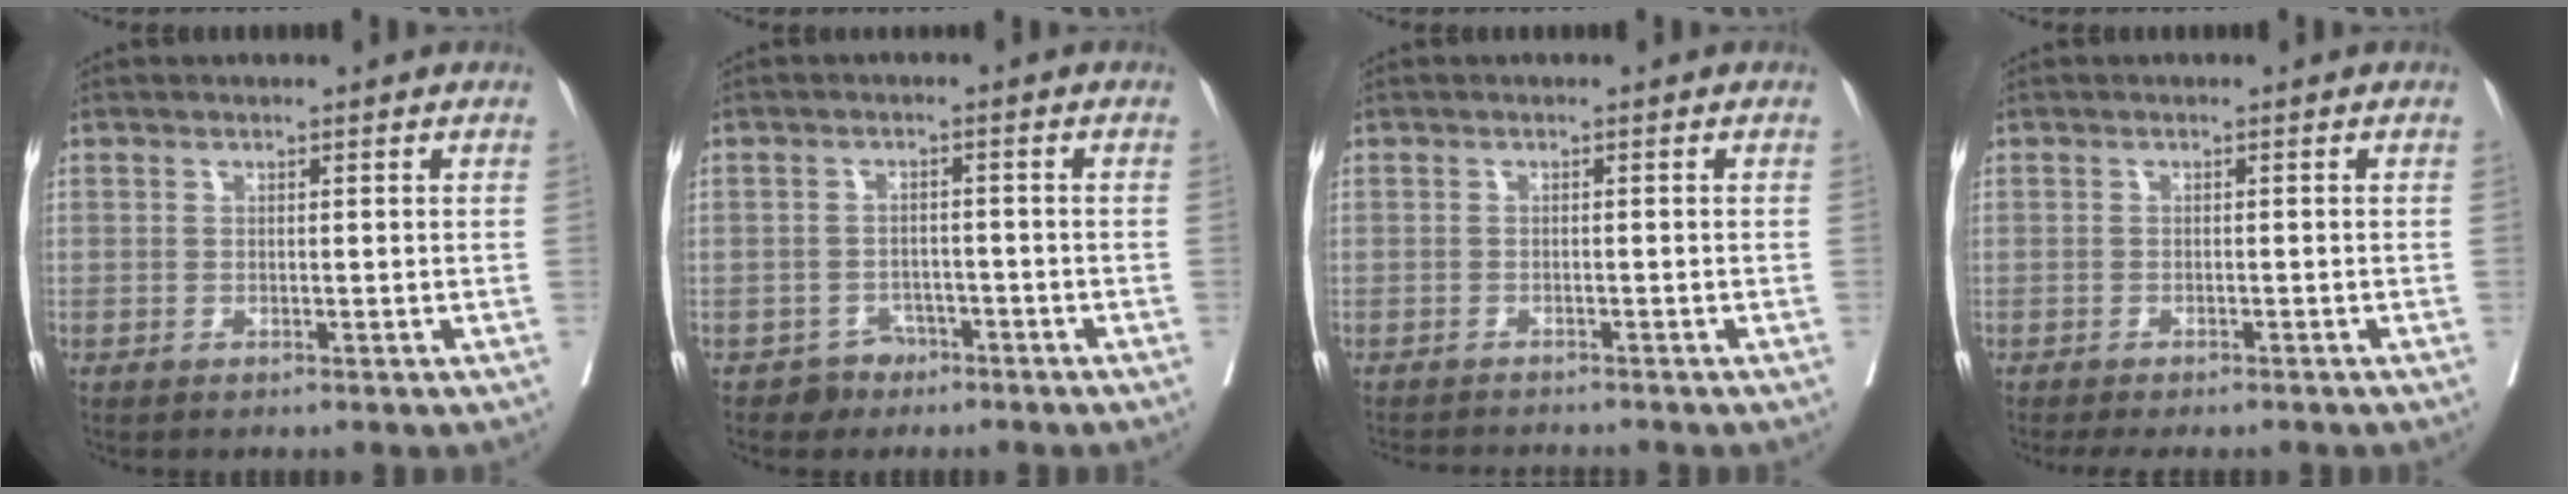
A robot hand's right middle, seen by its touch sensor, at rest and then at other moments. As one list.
[{"total": 2.9, "force": [-2.0, 2.2, 0.0], "torque": [-0.002, 0.010, -0.028]}, {"total": 5.5, "force": [-5.4, 0.3, 1.4], "torque": [-0.011, -0.011, -0.080]}, {"total": 6.1, "force": [-5.3, 1.9, 2.2], "torque": [-0.019, -0.009, -0.071]}]